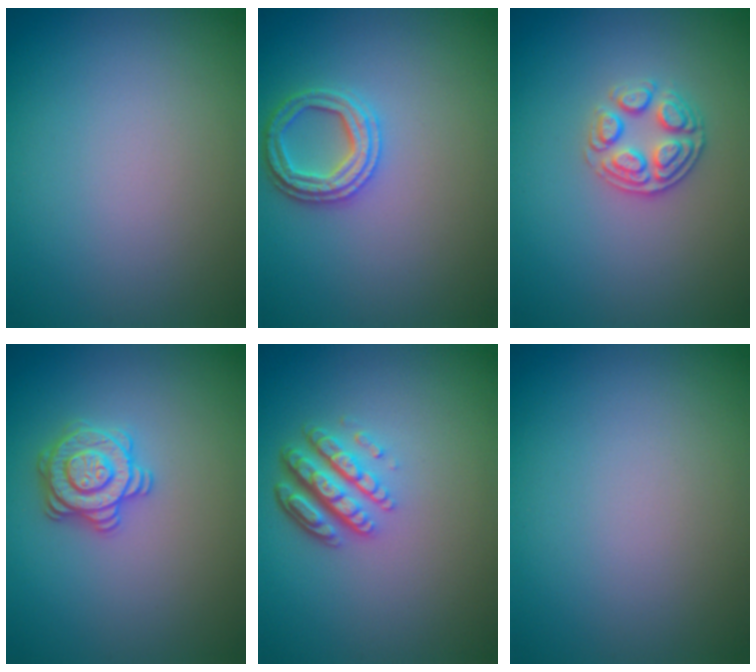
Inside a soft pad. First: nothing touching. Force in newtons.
{"total": 2.7, "press": 2.7, "slide": 0.5}
{"total": 2.7, "press": 2.5, "slide": 0.9}
{"total": 2.9, "press": 2.8, "slide": 0.4}
{"total": 4.5, "press": 3.3, "slide": 3.1}
{"total": 0.0}